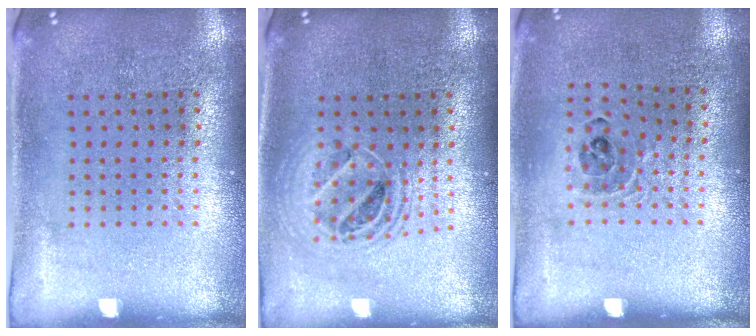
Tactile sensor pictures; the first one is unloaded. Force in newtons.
{"total": 1.7, "press": 1.5, "slide": 0.8}
{"total": 0.8, "press": 0.8, "slide": 0.2}